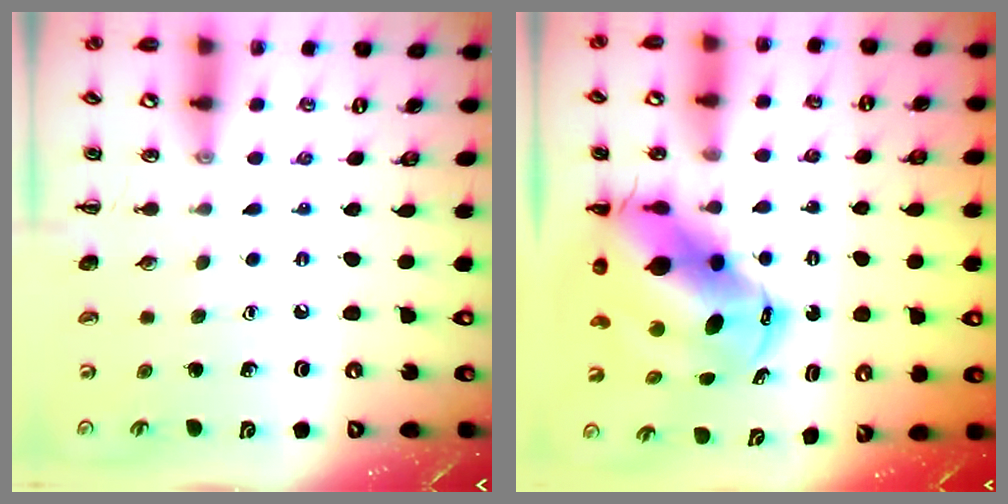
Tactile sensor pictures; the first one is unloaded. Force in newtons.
{"total": 13.3, "press": 12.8, "slide": 3.6}